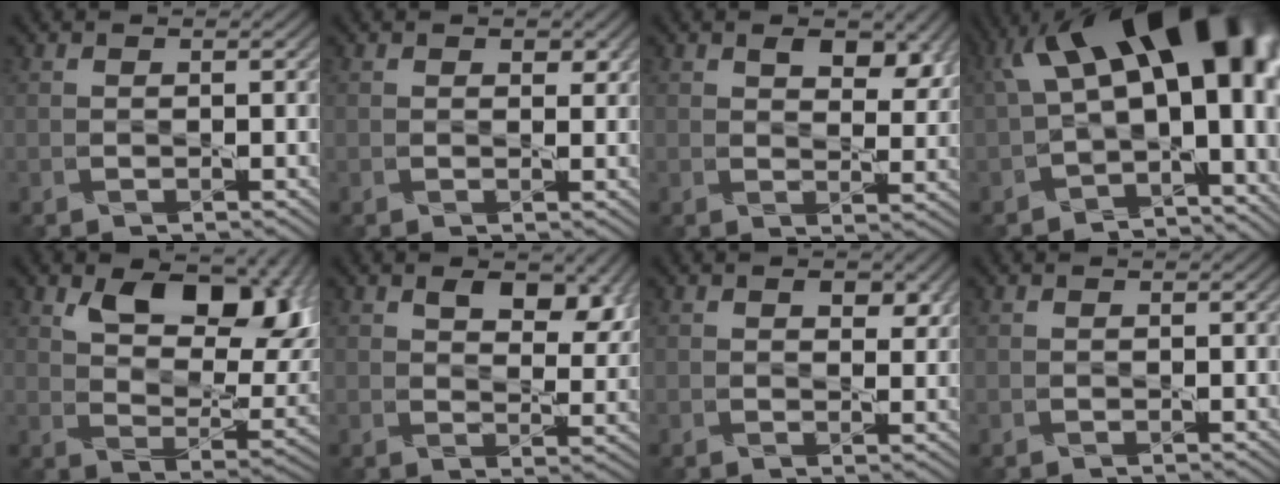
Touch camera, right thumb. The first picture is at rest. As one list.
[{"total": 1.3, "force": [0.7, 0.7, 0.7], "torque": [-0.009, -0.004, 0.013]}, {"total": 5.6, "force": [2.9, 3.0, 3.7], "torque": [-0.063, -0.016, 0.043]}, {"total": 18.0, "force": [2.9, 9.2, 15.2], "torque": [-0.211, 0.006, 0.070]}, {"total": 13.2, "force": [6.5, 6.9, 9.3], "torque": [-0.131, -0.014, 0.106]}, {"total": 7.3, "force": [3.6, 3.9, 5.1], "torque": [-0.086, -0.014, 0.057]}, {"total": 2.7, "force": [1.4, 1.5, 1.8], "torque": [-0.025, -0.009, 0.024]}, {"total": 0.0}]